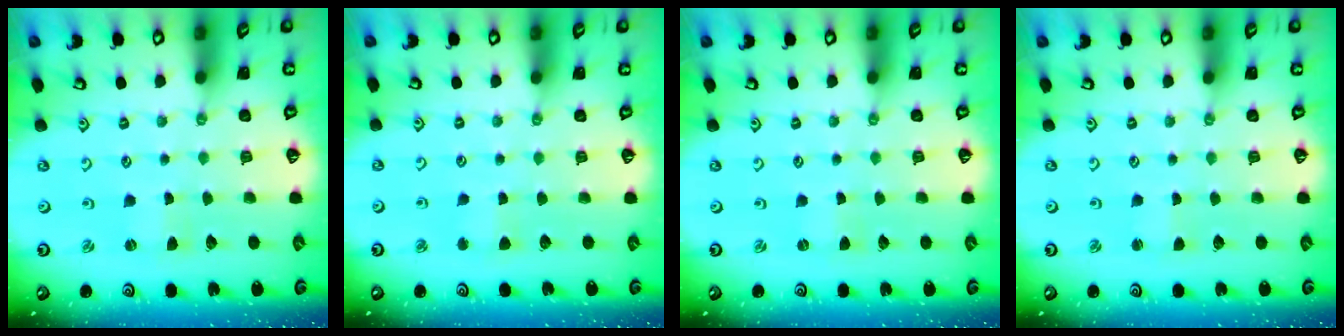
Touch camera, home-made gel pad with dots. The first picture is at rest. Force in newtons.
{"total": 3.5, "press": 3.4, "slide": 0.4}
{"total": 0.0}
{"total": 1.1, "press": 1.1, "slide": 0.2}